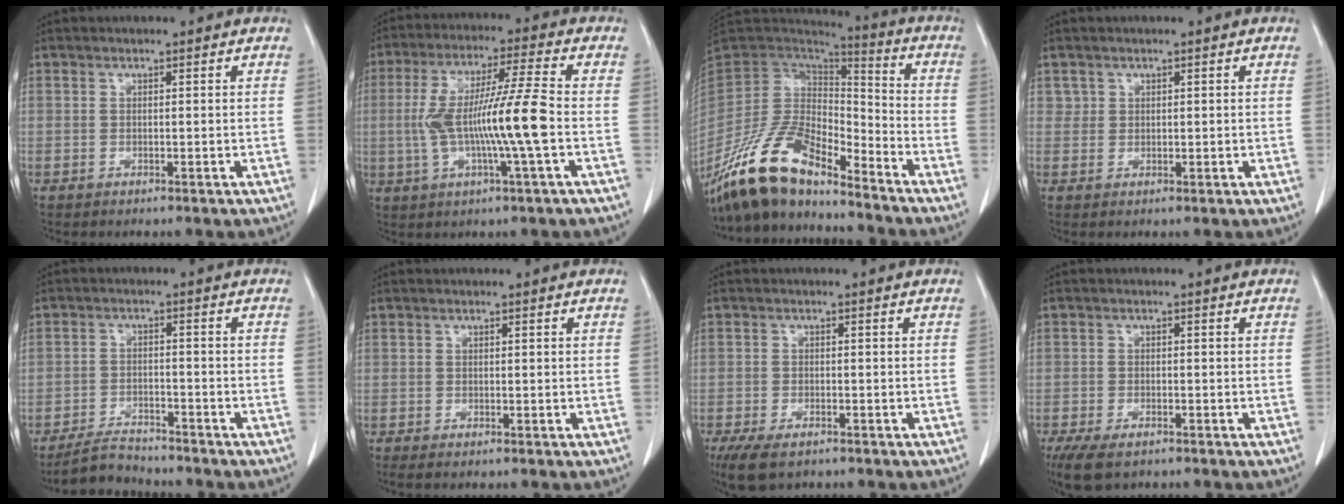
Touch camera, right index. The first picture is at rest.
{"total": 12.5, "force": [-1.7, -0.3, 12.4], "torque": [-0.242, 0.007, -0.034]}
{"total": 16.8, "force": [-13.9, 5.0, 8.1], "torque": [-0.153, 0.011, -0.262]}
{"total": 1.3, "force": [0.6, 1.1, -0.1], "torque": [0.015, 0.000, 0.005]}
{"total": 5.3, "force": [-5.1, 1.1, 0.7], "torque": [-0.015, -0.012, -0.090]}
{"total": 1.5, "force": [-1.2, 0.2, 0.9], "torque": [-0.013, -0.003, -0.014]}
{"total": 6.6, "force": [-4.8, 2.7, 3.7], "torque": [-0.064, -0.010, -0.078]}
{"total": 6.7, "force": [-4.9, 2.7, 3.7], "torque": [-0.063, -0.010, -0.079]}